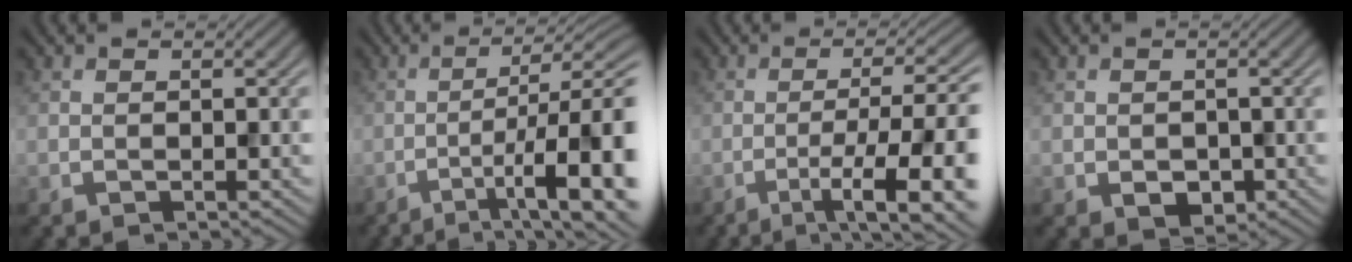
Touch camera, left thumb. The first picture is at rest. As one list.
[{"total": 13.2, "force": [-4.7, 3.1, 12.0], "torque": [-0.171, -0.001, -0.063]}, {"total": 11.0, "force": [-3.9, 2.9, 9.9], "torque": [-0.141, 0.005, -0.054]}, {"total": 1.5, "force": [-0.4, 1.4, 0.4], "torque": [-0.016, -0.010, -0.001]}]